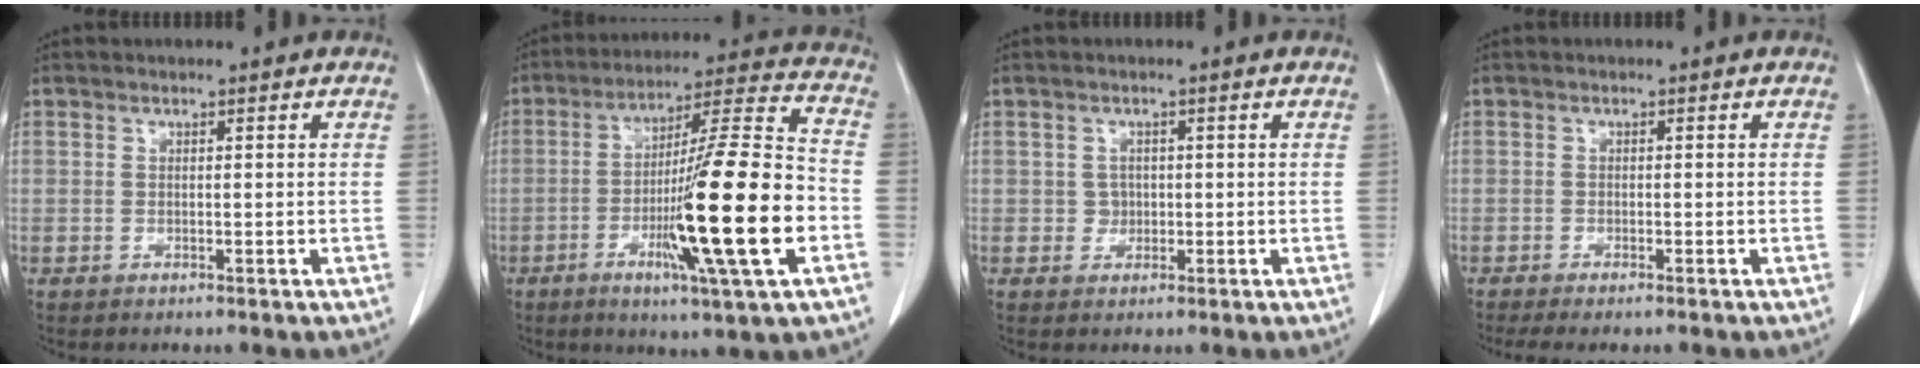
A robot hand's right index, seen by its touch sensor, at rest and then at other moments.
{"total": 20.2, "force": [-5.4, 0.0, 19.5], "torque": [-0.316, -0.011, -0.091]}
{"total": 1.6, "force": [0.0, 1.5, 0.5], "torque": [-0.007, 0.003, 0.001]}
{"total": 4.5, "force": [-3.7, 0.5, 2.5], "torque": [-0.033, -0.010, -0.054]}